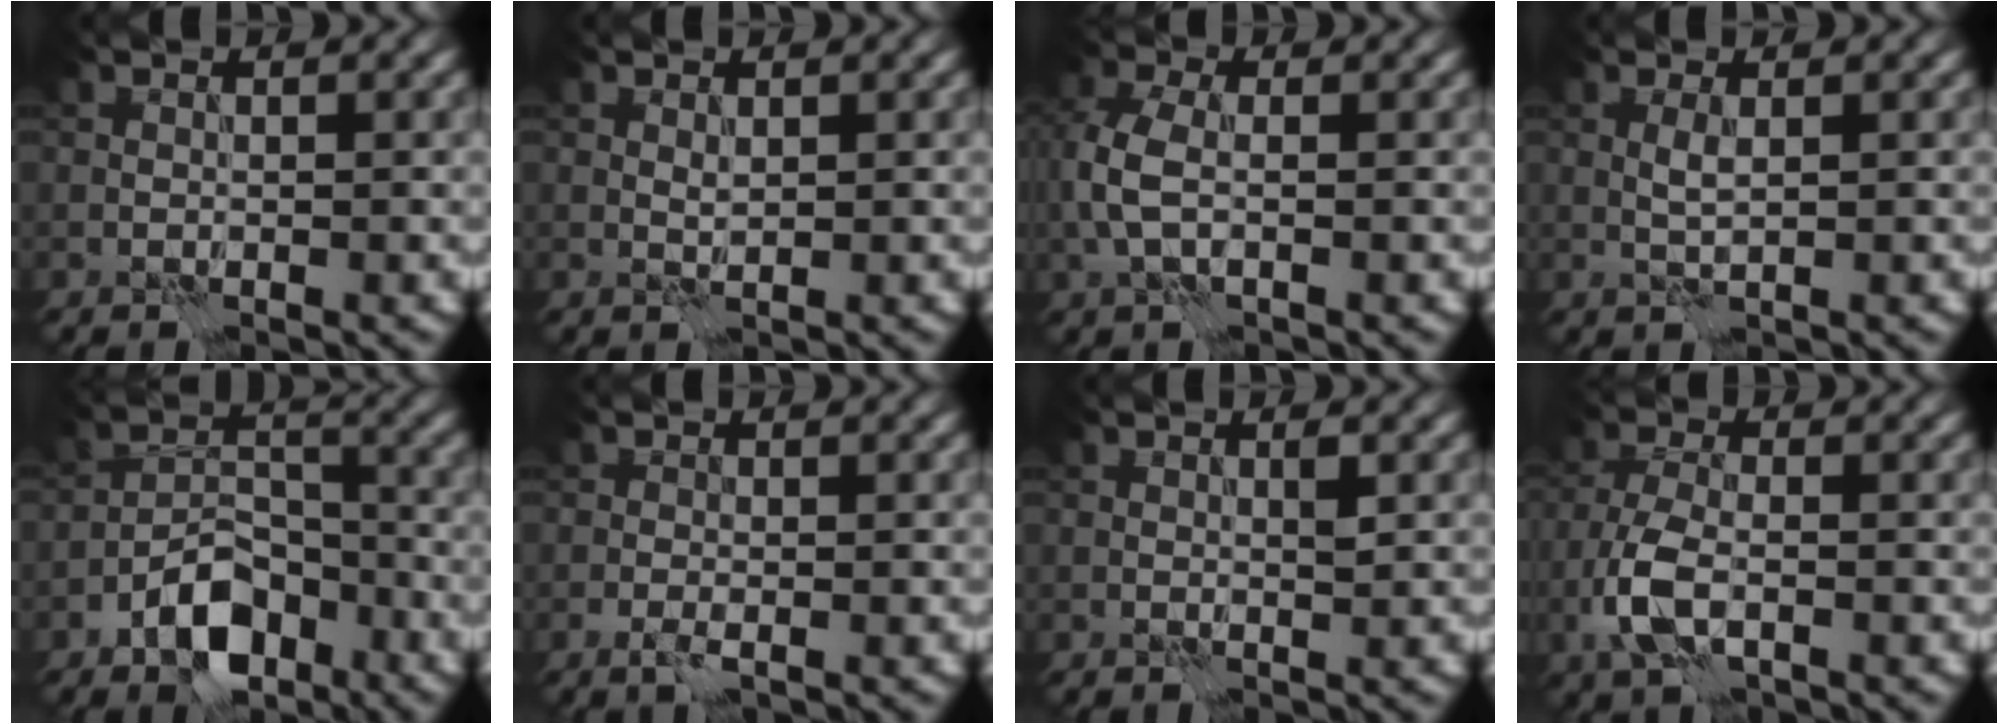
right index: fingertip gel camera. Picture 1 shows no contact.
{"total": 0.6, "force": [0.5, 0.1, 0.4], "torque": [-0.009, 0.000, 0.010]}
{"total": 4.0, "force": [-0.1, 2.2, 3.3], "torque": [-0.085, 0.003, -0.008]}
{"total": 1.3, "force": [0.3, 0.2, 1.2], "torque": [-0.029, 0.003, 0.005]}
{"total": 6.4, "force": [-3.8, 3.4, 3.8], "torque": [-0.056, 0.004, -0.074]}
{"total": 1.3, "force": [-0.6, 0.5, 1.1], "torque": [-0.026, -0.003, -0.015]}
{"total": 0.8, "force": [0.4, 0.0, 0.7], "torque": [-0.012, 0.000, 0.004]}
{"total": 4.5, "force": [-1.5, 2.1, 3.7], "torque": [-0.086, -0.002, -0.035]}